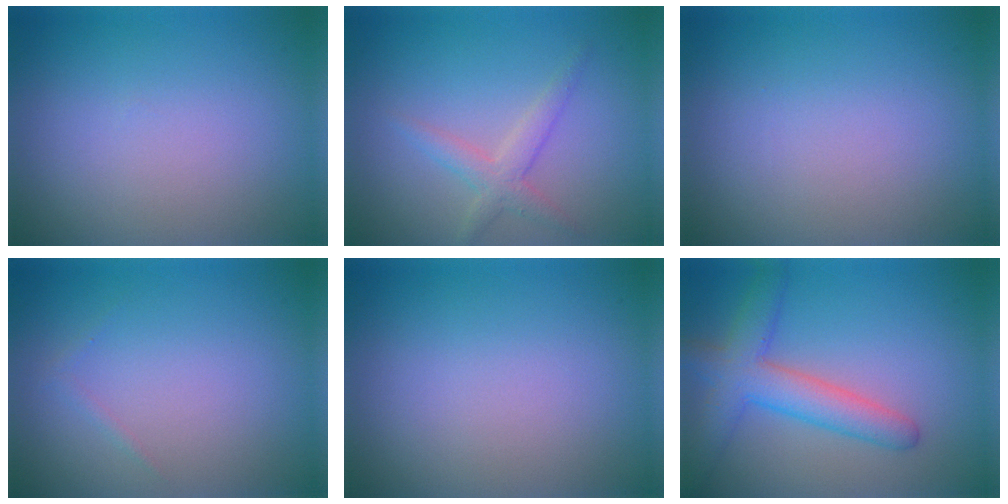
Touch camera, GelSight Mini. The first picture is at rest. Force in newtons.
{"total": 2.3, "press": 2.3, "slide": 0.1}
{"total": 0.0}
{"total": 0.5, "press": 0.5, "slide": 0.0}
{"total": 0.0}
{"total": 5.1, "press": 5.1, "slide": 0.2}